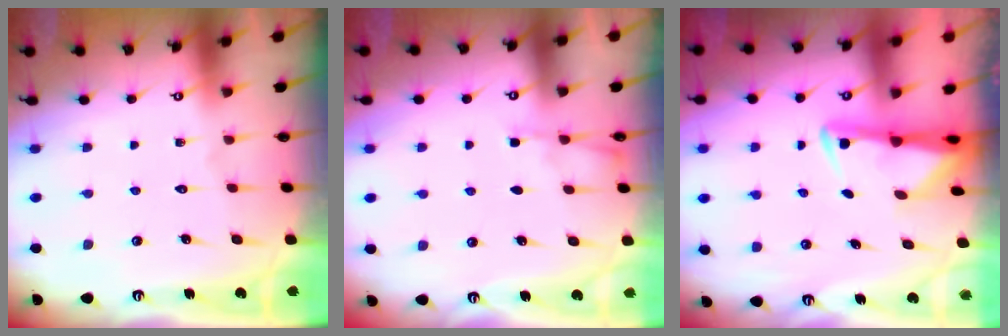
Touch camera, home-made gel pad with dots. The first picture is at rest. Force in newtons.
{"total": 2.4, "press": 2.4, "slide": 0.5}
{"total": 2.9, "press": 2.8, "slide": 0.4}